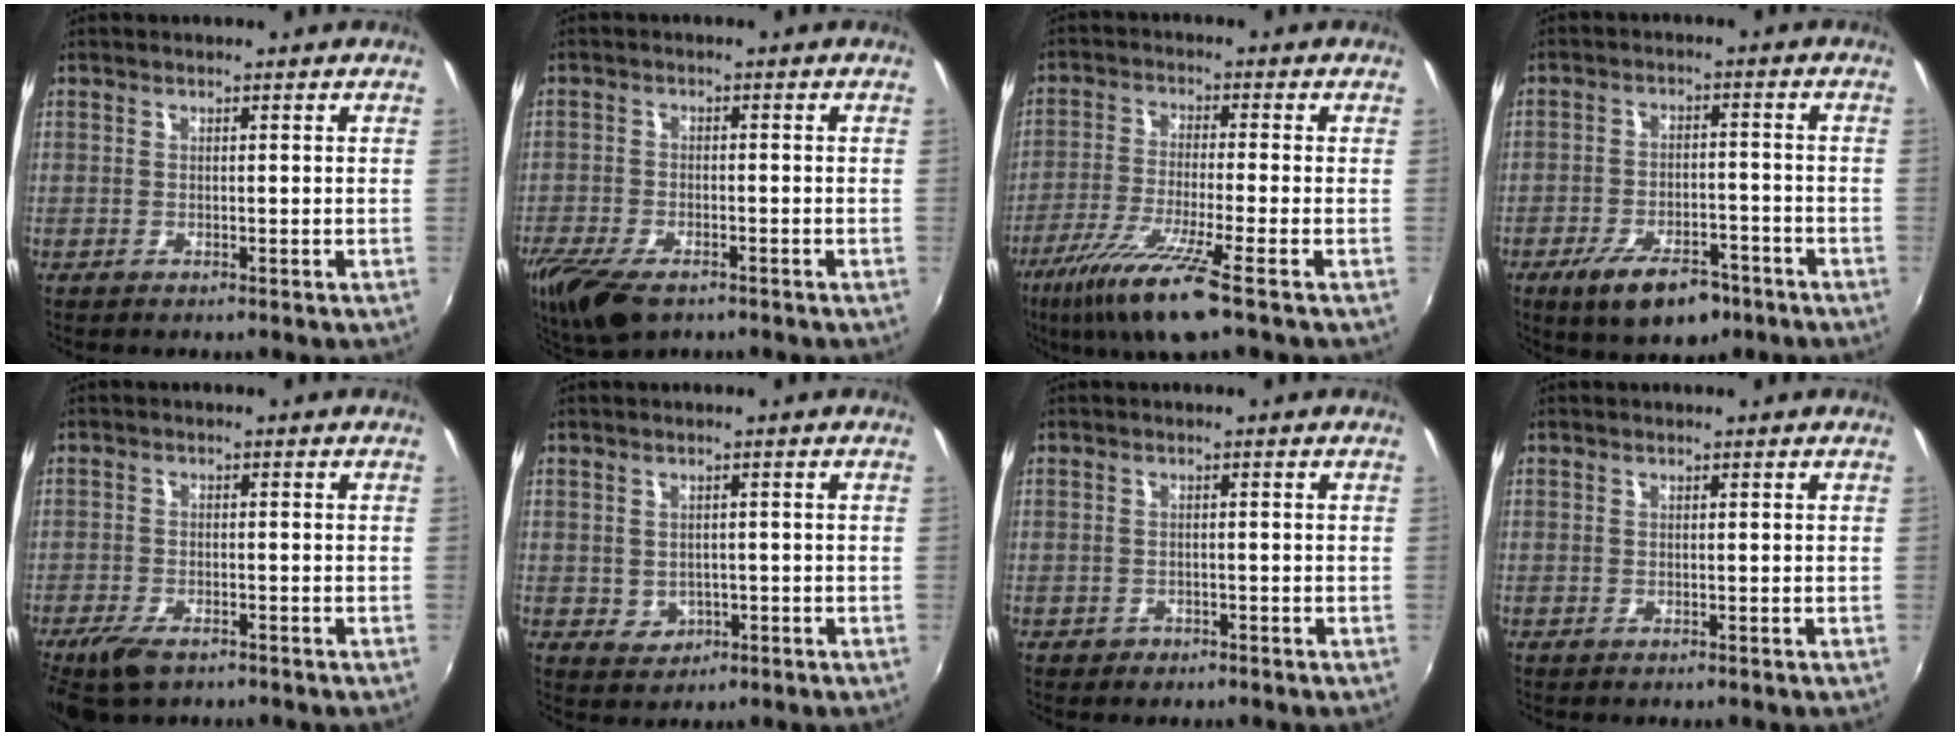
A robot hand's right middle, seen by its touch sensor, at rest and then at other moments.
{"total": 11.4, "force": [-7.7, 5.0, 6.9], "torque": [-0.166, -0.037, -0.138]}
{"total": 11.7, "force": [-7.3, 0.1, 9.2], "torque": [-0.198, -0.033, -0.134]}
{"total": 11.1, "force": [-7.1, 4.8, 7.1], "torque": [-0.145, -0.009, -0.107]}
{"total": 6.4, "force": [-4.5, 2.6, 3.7], "torque": [-0.097, -0.017, -0.083]}
{"total": 3.3, "force": [-0.4, 3.0, 1.2], "torque": [-0.025, 0.004, 0.005]}
{"total": 1.7, "force": [-1.0, 1.3, 0.4], "torque": [-0.012, 0.000, -0.013]}
{"total": 0.0}